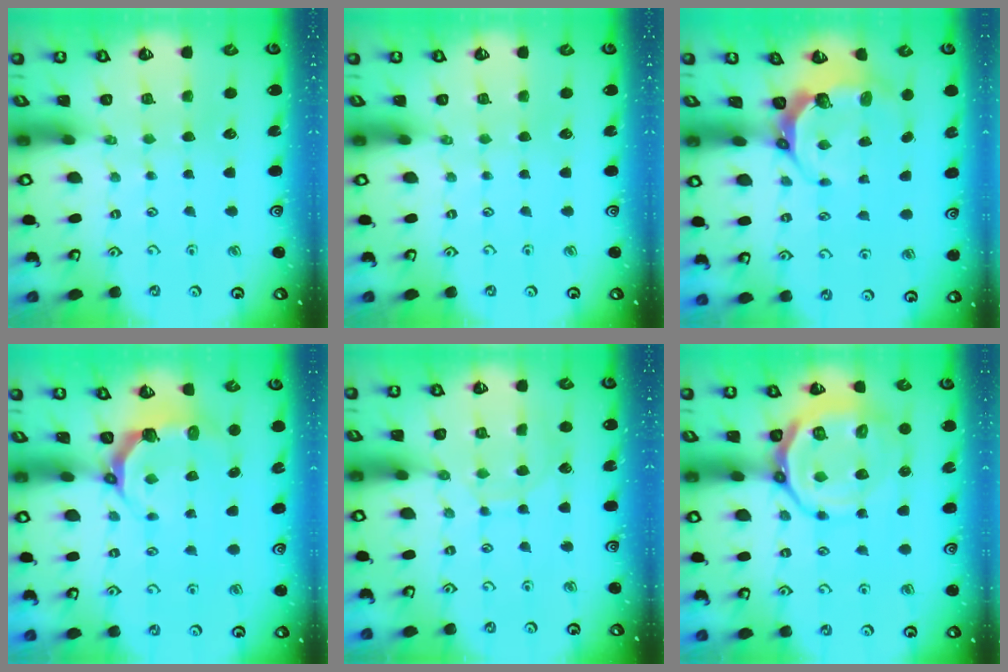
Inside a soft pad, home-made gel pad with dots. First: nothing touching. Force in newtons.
{"total": 0.0}
{"total": 8.1, "press": 6.8, "slide": 4.4}
{"total": 5.9, "press": 4.4, "slide": 4.0}
{"total": 6.0, "press": 6.0, "slide": 0.5}
{"total": 15.0, "press": 14.8, "slide": 2.7}